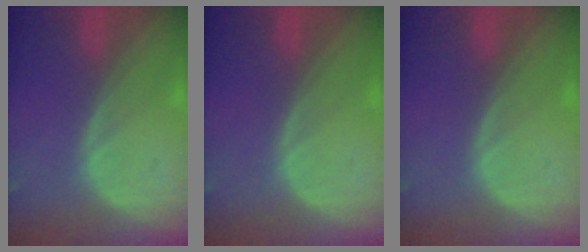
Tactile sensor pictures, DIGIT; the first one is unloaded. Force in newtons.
{"total": 0.0}
{"total": 0.0}